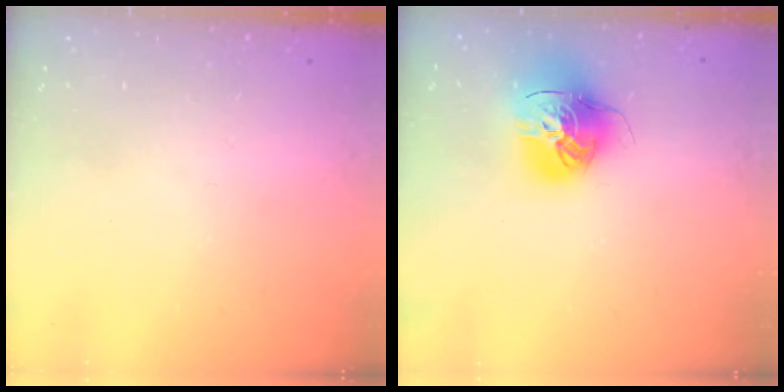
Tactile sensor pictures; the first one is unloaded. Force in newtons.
{"total": 16.3, "press": 16.2, "slide": 1.6}